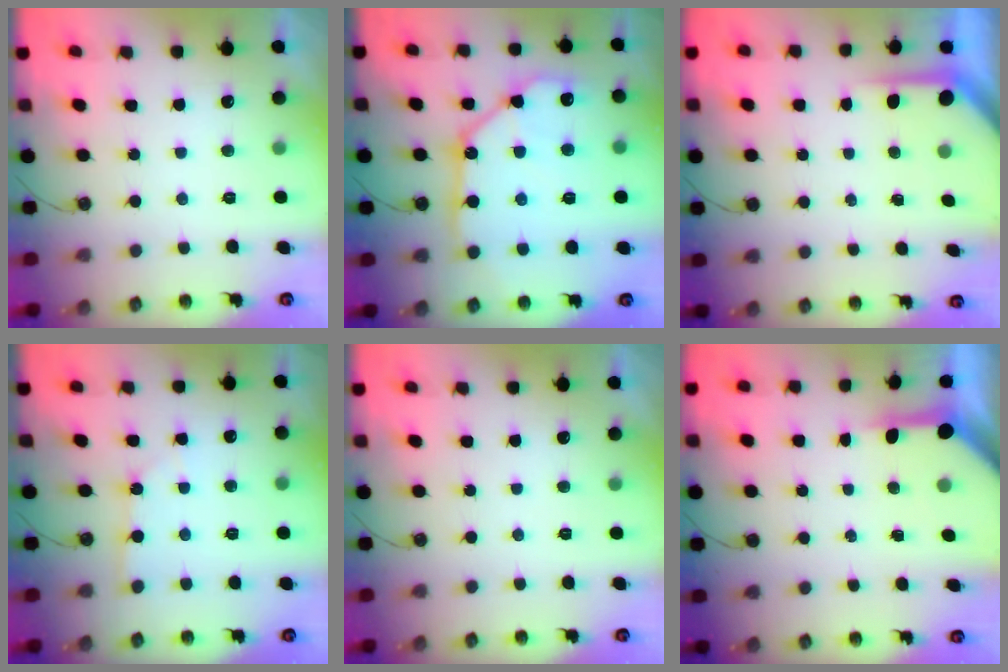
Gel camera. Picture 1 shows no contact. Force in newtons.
{"total": 16.1, "press": 16.0, "slide": 2.0}
{"total": 4.4, "press": 4.4, "slide": 0.1}
{"total": 2.2, "press": 2.2, "slide": 0.3}
{"total": 0.0}
{"total": 5.3, "press": 5.3, "slide": 0.5}